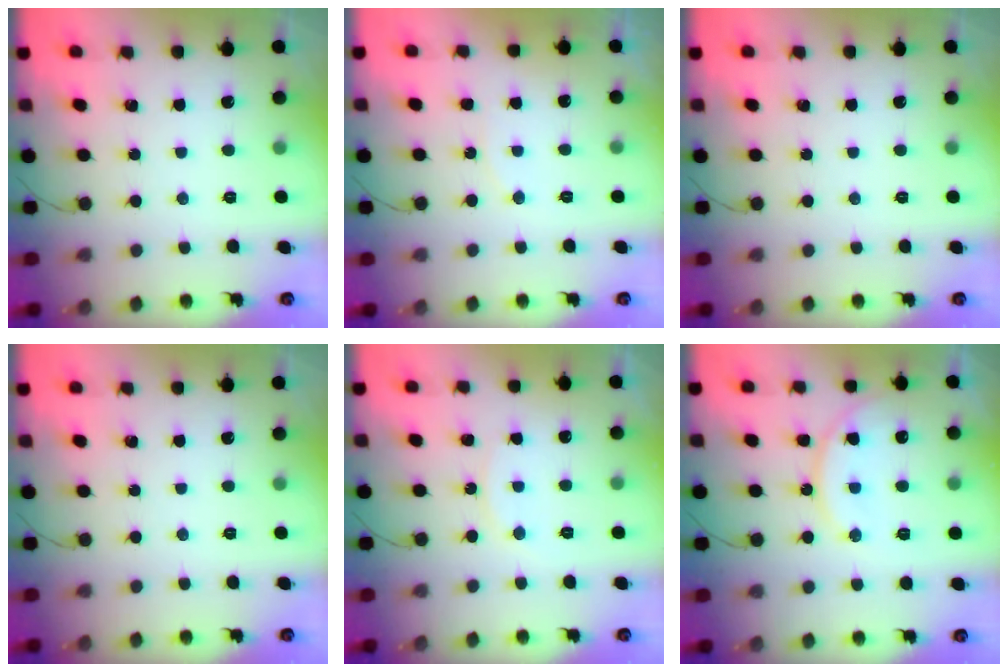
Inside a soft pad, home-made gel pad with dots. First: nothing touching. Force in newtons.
{"total": 4.5, "press": 4.5, "slide": 0.5}
{"total": 0.0}
{"total": 0.0}
{"total": 4.0, "press": 3.9, "slide": 0.7}
{"total": 13.8, "press": 13.8, "slide": 1.3}